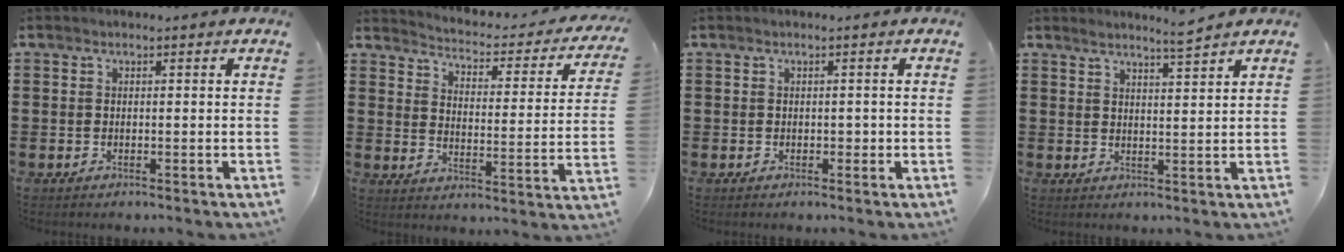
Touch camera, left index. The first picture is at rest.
{"total": 2.5, "force": [2.4, 0.3, 0.5], "torque": [-0.030, -0.028, 0.032]}
{"total": 0.8, "force": [-0.1, 0.6, 0.5], "torque": [-0.011, 0.003, -0.003]}
{"total": 3.7, "force": [3.4, -0.7, 1.3], "torque": [-0.034, -0.005, 0.061]}